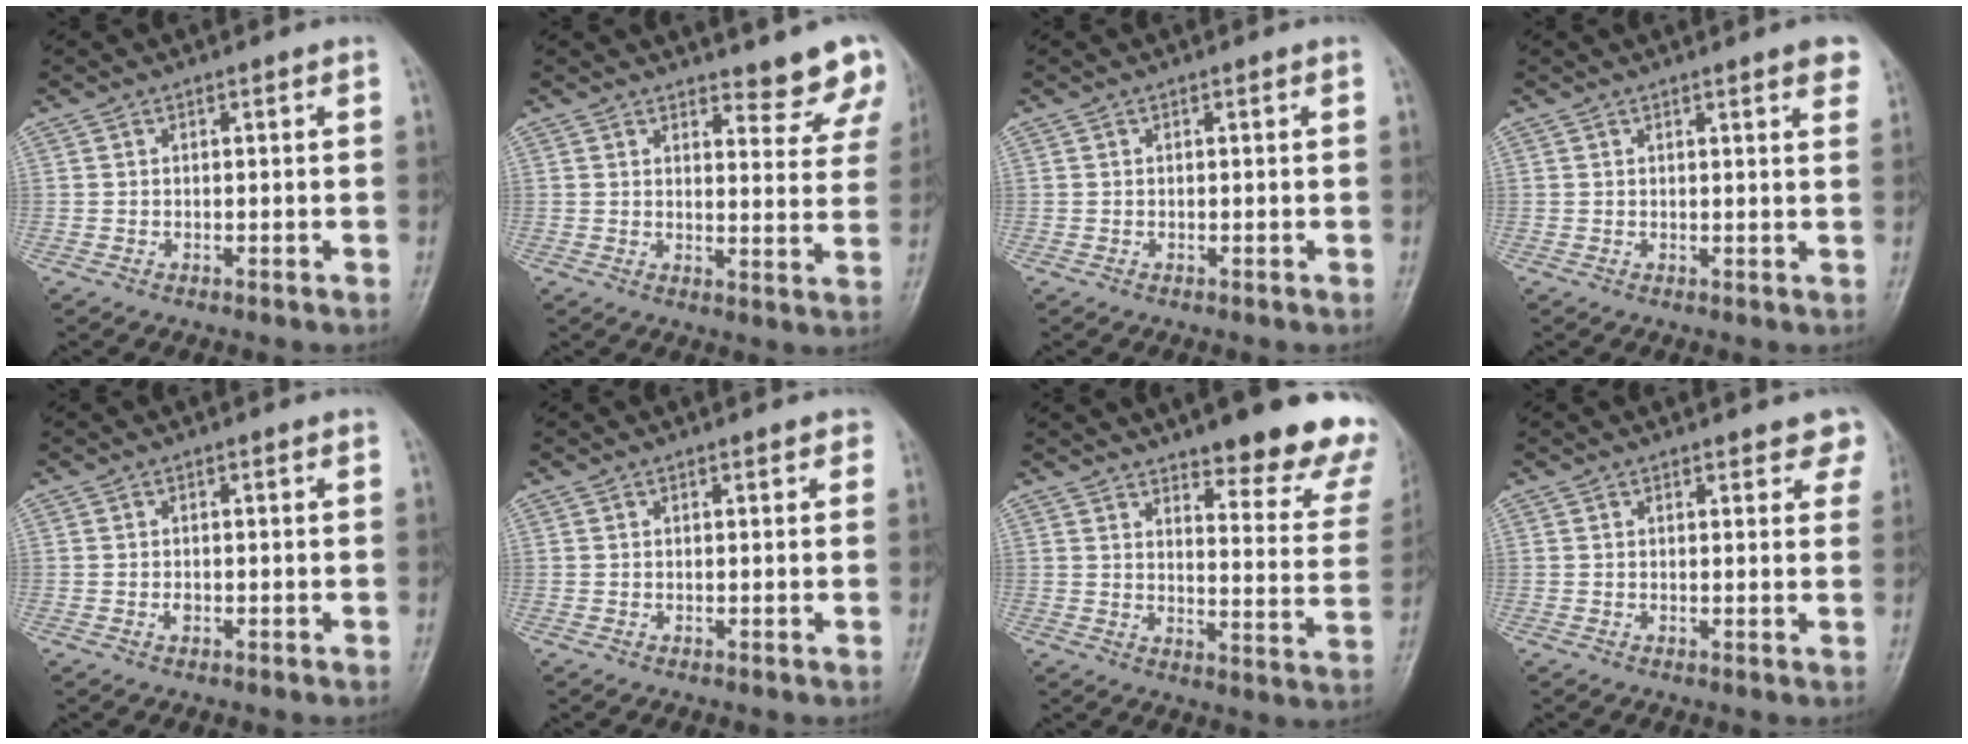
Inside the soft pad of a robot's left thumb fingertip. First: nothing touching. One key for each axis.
{"total": 7.2, "fx": 6.4, "fy": 2.2, "fz": 2.5, "tx": 0.008, "ty": -0.038, "tz": 0.056}
{"total": 0.0}
{"total": 3.9, "fx": 2.6, "fy": 0.5, "fz": 2.9, "tx": -0.024, "ty": -0.005, "tz": 0.026}
{"total": 0.9, "fx": -0.2, "fy": 0.6, "fz": 0.7, "tx": -0.009, "ty": 0.001, "tz": -0.003}
{"total": 1.2, "fx": 0.8, "fy": 0.6, "fz": 0.7, "tx": -0.004, "ty": -0.001, "tz": 0.006}
{"total": 20.5, "fx": 15.1, "fy": 5.5, "fz": 12.8, "tx": -0.122, "ty": -0.083, "tz": 0.181}
{"total": 4.8, "fx": 3.8, "fy": 2.0, "fz": 2.2, "tx": 0.010, "ty": -0.012, "tz": 0.033}